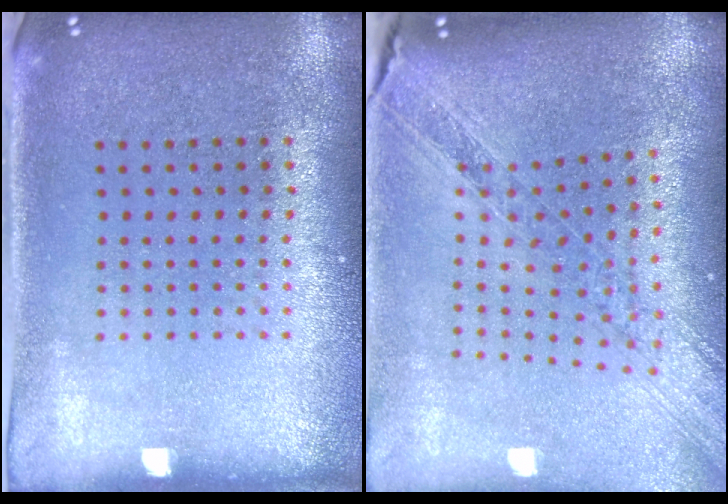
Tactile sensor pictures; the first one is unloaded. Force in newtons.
{"total": 1.6, "press": 1.5, "slide": 0.6}